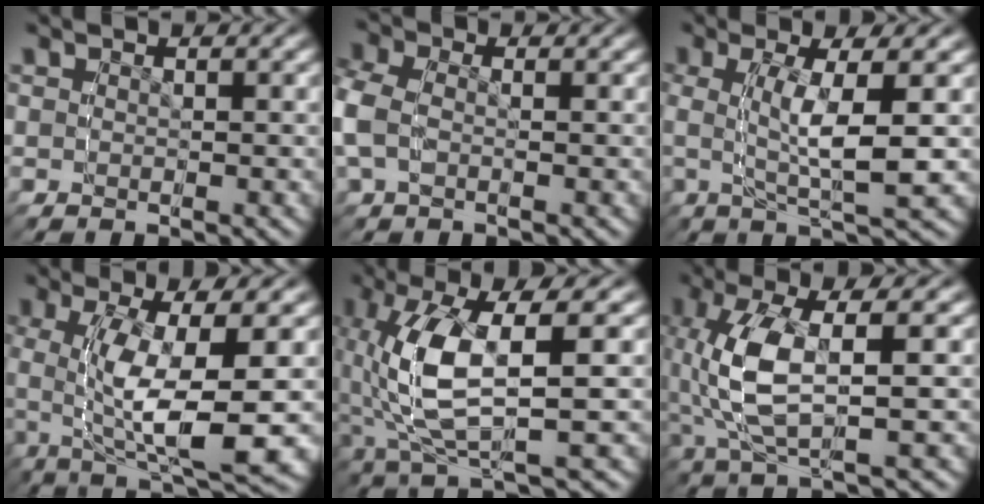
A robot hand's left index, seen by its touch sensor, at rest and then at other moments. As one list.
[{"total": 1.7, "force": [-1.4, 0.9, 0.5], "torque": [-0.029, -0.008, -0.019]}, {"total": 2.6, "force": [1.0, -1.7, 1.7], "torque": [-0.034, 0.031, 0.009]}, {"total": 6.1, "force": [0.5, 0.9, 6.0], "torque": [-0.103, 0.028, 0.006]}, {"total": 6.2, "force": [0.7, 2.4, 5.7], "torque": [-0.135, 0.019, 0.021]}, {"total": 4.1, "force": [0.7, 1.2, 3.9], "torque": [-0.095, 0.020, 0.019]}]